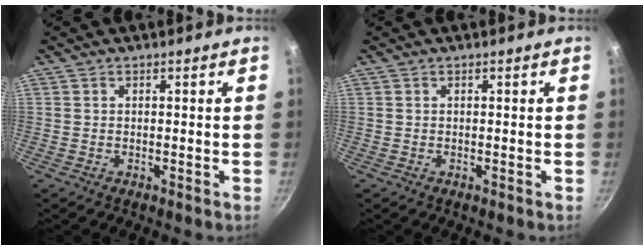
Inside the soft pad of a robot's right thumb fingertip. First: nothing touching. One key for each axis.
{"total": 0.0}